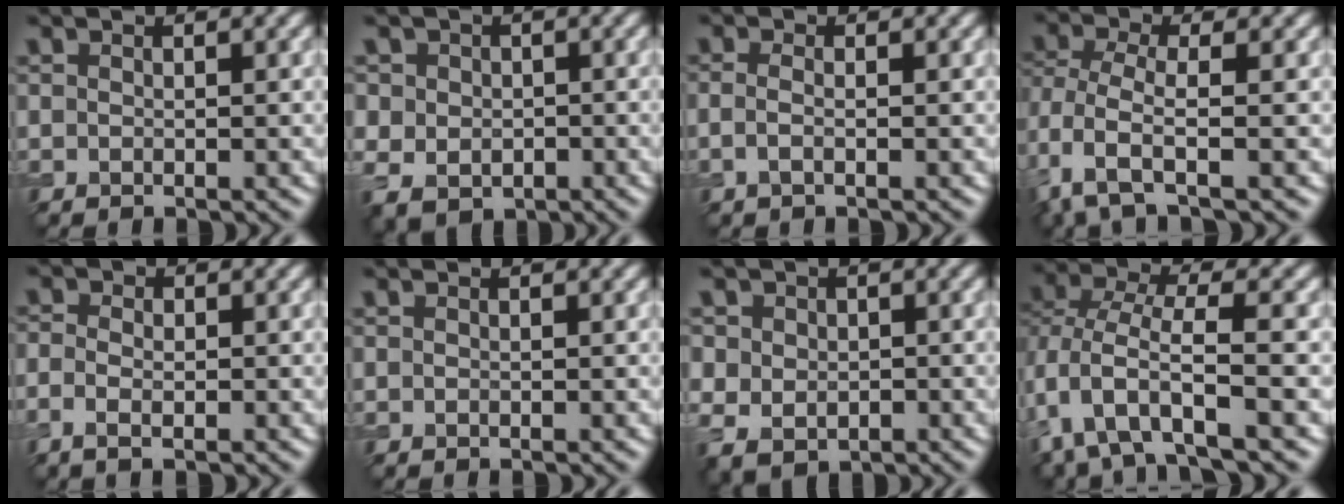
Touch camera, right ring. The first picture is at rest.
{"total": 4.3, "force": [0.1, 4.0, 1.6], "torque": [-0.030, -0.002, -0.008]}
{"total": 1.3, "force": [-0.3, 0.5, 1.1], "torque": [-0.025, -0.004, -0.011]}
{"total": 4.0, "force": [-1.5, 1.7, 3.3], "torque": [-0.084, -0.004, -0.039]}
{"total": 2.2, "force": [-0.9, 1.2, 1.6], "torque": [-0.027, -0.004, -0.018]}
{"total": 0.0}
{"total": 4.3, "force": [0.4, 3.9, 1.7], "torque": [-0.035, 0.003, -0.001]}
{"total": 6.3, "force": [-1.5, 2.9, 5.4], "torque": [-0.111, 0.000, -0.033]}